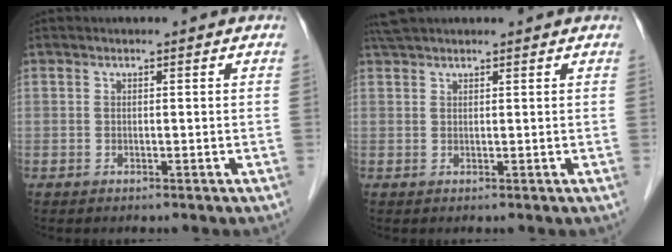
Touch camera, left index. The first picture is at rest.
{"total": 3.6, "force": [3.3, 0.5, 1.4], "torque": [-0.026, 0.033, 0.061]}